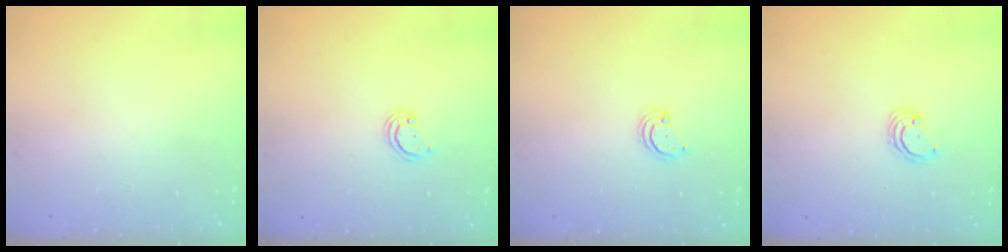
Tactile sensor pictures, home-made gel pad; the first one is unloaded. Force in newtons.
{"total": 2.6, "press": 2.6, "slide": 0.3}
{"total": 2.5, "press": 2.5, "slide": 0.3}
{"total": 2.8, "press": 2.8, "slide": 0.2}